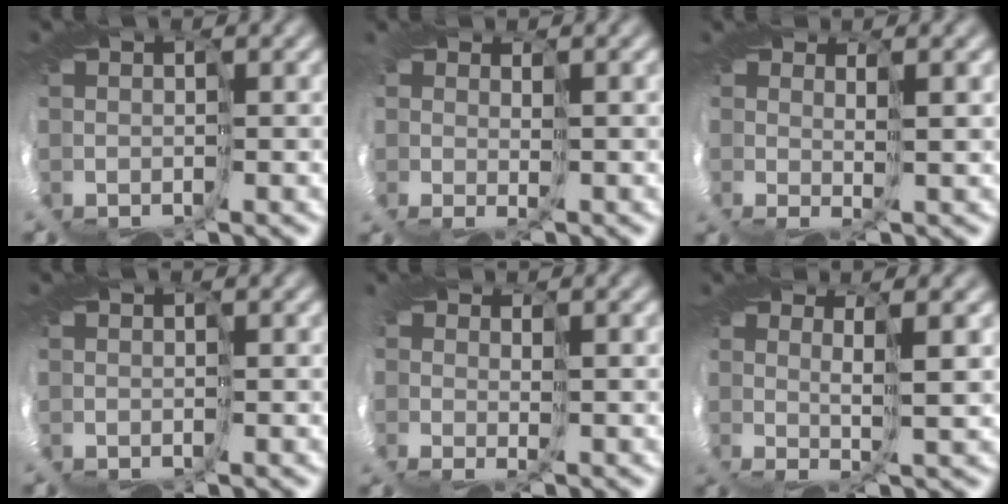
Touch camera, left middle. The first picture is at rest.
{"total": 1.0, "force": [0.6, 0.4, 0.6], "torque": [-0.018, 0.002, 0.007]}
{"total": 1.4, "force": [0.9, -0.8, 0.7], "torque": [-0.018, -0.003, 0.015]}
{"total": 0.0}
{"total": 1.7, "force": [0.3, 1.0, 1.4], "torque": [-0.031, 0.004, 0.004]}
{"total": 2.3, "force": [1.2, -0.6, 1.9], "torque": [-0.035, 0.002, 0.018]}